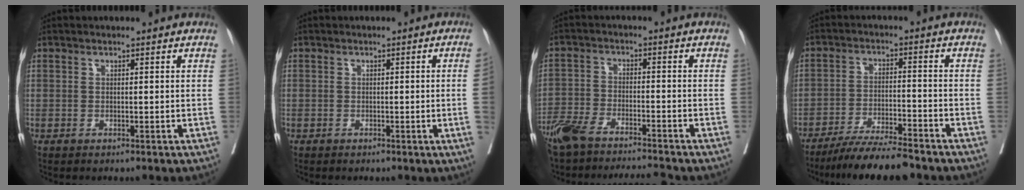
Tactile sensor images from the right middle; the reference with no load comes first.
{"total": 2.4, "force": [-0.4, -0.9, 2.2], "torque": [-0.026, -0.002, -0.004]}
{"total": 10.6, "force": [-9.4, 0.9, 4.8], "torque": [-0.088, -0.007, -0.160]}
{"total": 9.6, "force": [-8.4, 0.3, 4.6], "torque": [-0.075, -0.024, -0.142]}